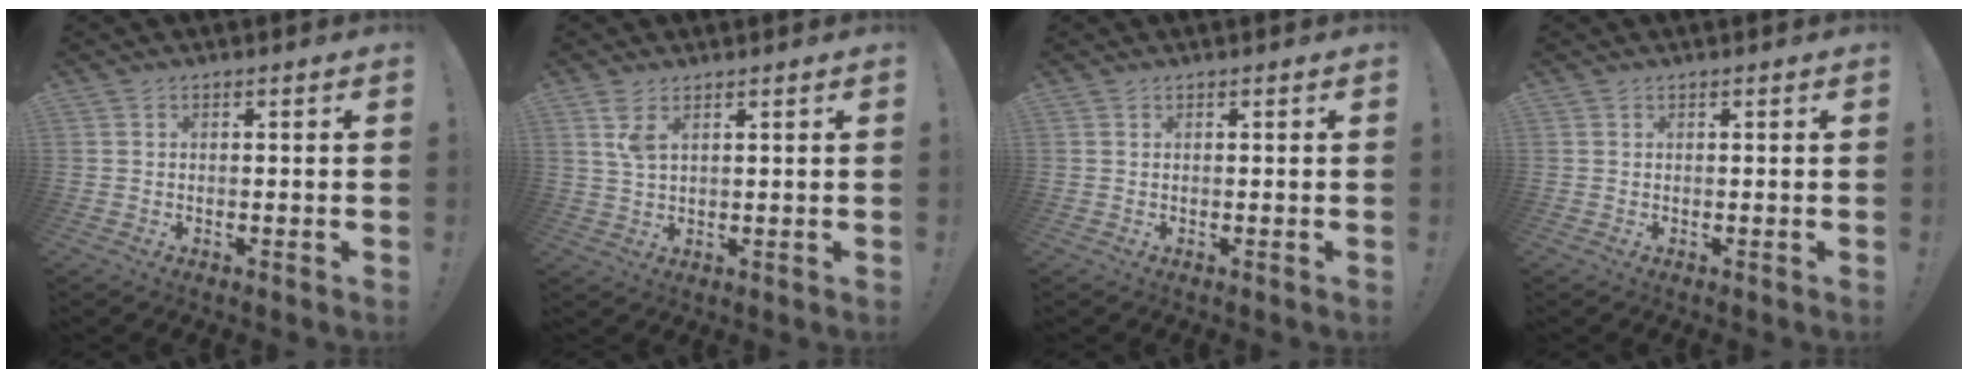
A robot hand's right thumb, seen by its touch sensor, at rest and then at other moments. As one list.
[{"total": 4.3, "force": [2.2, 1.7, 3.3], "torque": [-0.058, -0.007, 0.037]}, {"total": 0.0}, {"total": 0.0}]